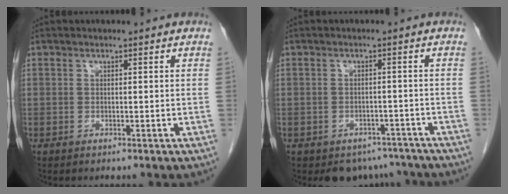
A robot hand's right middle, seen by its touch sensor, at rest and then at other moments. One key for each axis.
{"total": 5.8, "fx": -4.9, "fy": 3.1, "fz": 0.5, "tx": 0.012, "ty": 0.010, "tz": -0.060}